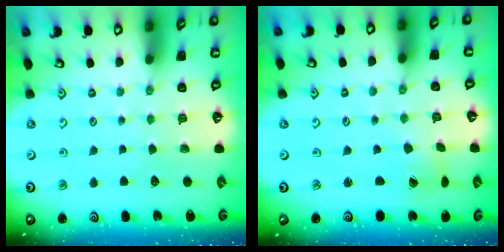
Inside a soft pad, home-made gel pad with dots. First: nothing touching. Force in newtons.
{"total": 1.2, "press": 1.1, "slide": 0.3}